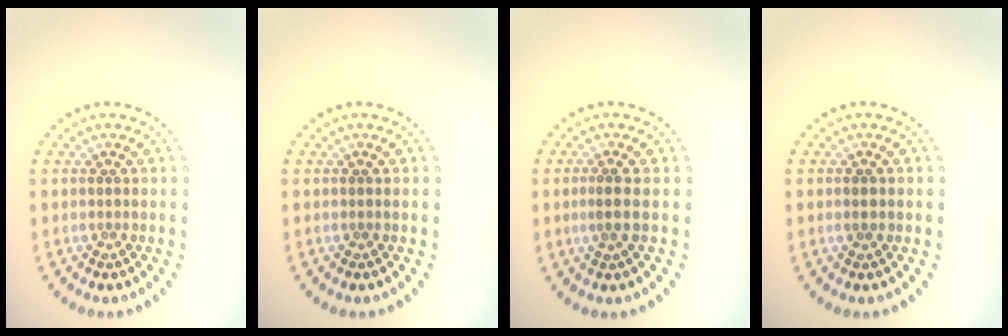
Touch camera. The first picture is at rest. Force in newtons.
{"total": 0.0}
{"total": 1.6, "press": 1.3, "slide": 0.9}
{"total": 1.3, "press": 1.3, "slide": 0.2}